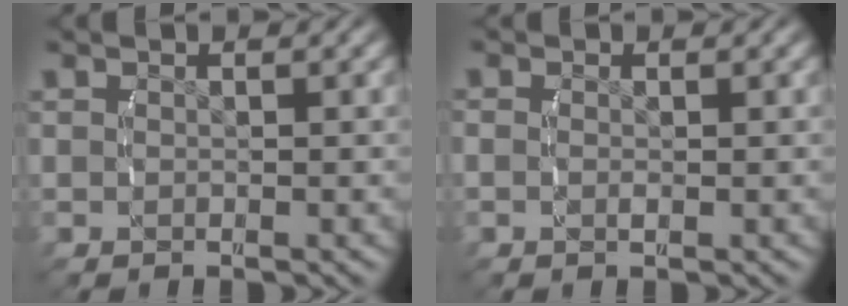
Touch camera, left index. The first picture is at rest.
{"total": 1.2, "force": [-0.1, 1.0, 0.7], "torque": [-0.018, -0.005, -0.004]}